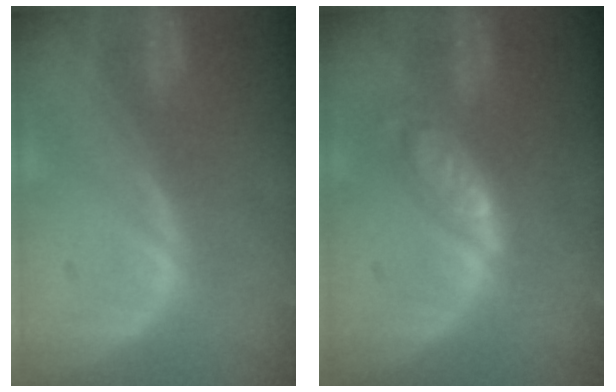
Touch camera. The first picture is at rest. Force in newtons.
{"total": 5.1, "press": 5.1, "slide": 0.2}